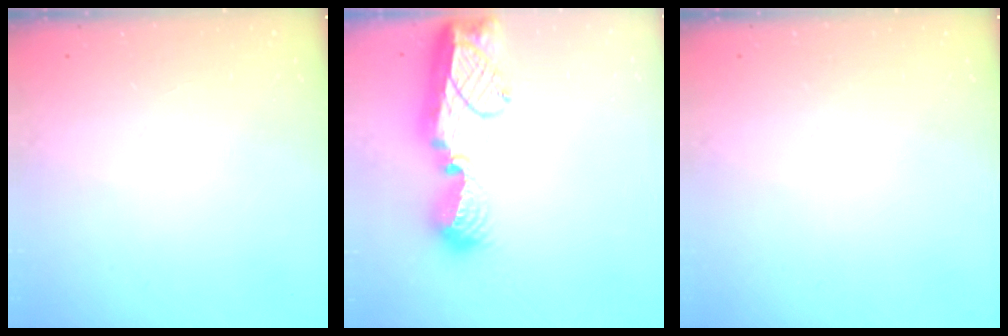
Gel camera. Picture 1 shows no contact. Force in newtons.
{"total": 14.7, "press": 14.7, "slide": 1.1}
{"total": 0.0}